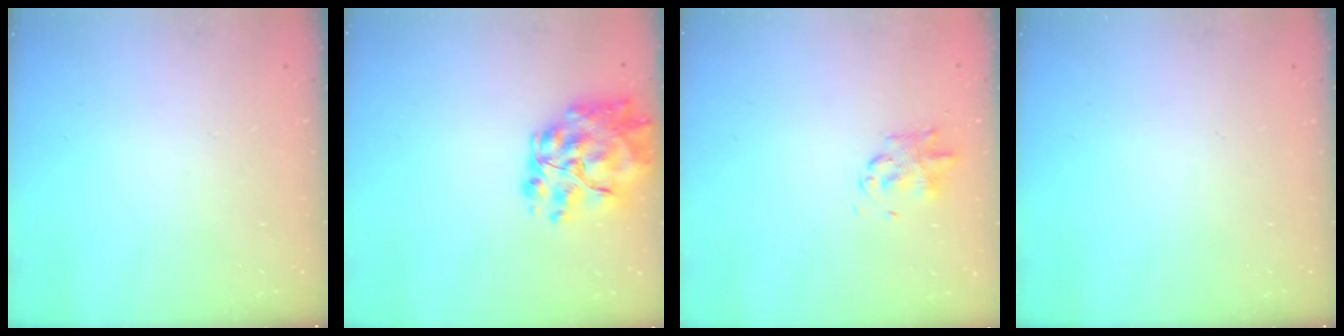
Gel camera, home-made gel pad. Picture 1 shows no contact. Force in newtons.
{"total": 14.2, "press": 13.6, "slide": 4.0}
{"total": 2.9, "press": 2.9, "slide": 0.7}
{"total": 0.0}